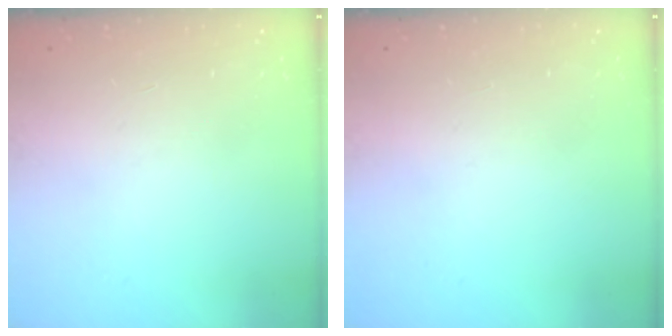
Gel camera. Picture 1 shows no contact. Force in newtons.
{"total": 0.0}